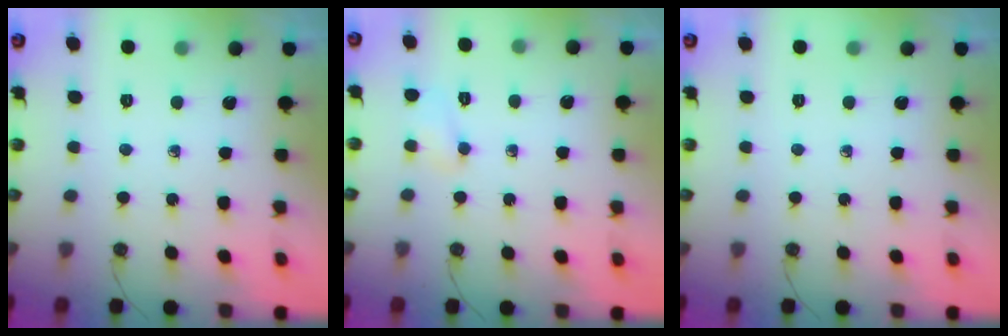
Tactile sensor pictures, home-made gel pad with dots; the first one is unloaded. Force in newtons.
{"total": 7.0, "press": 4.1, "slide": 5.7}
{"total": 0.0}